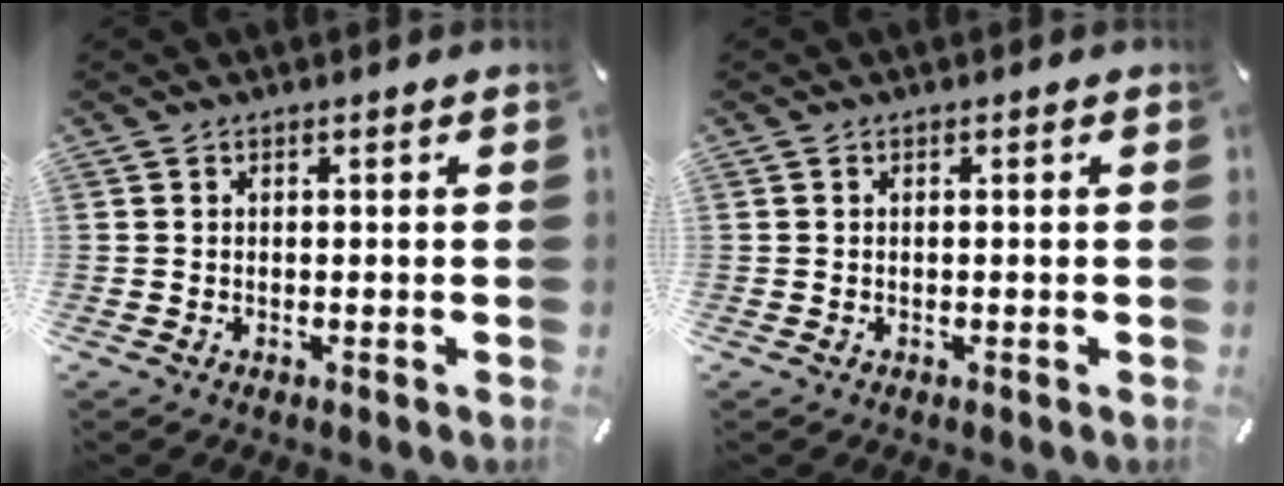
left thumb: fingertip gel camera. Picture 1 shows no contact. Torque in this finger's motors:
{"motor_torque": [-0.26, 0.04, -0.07, 0.22, -0.02]}